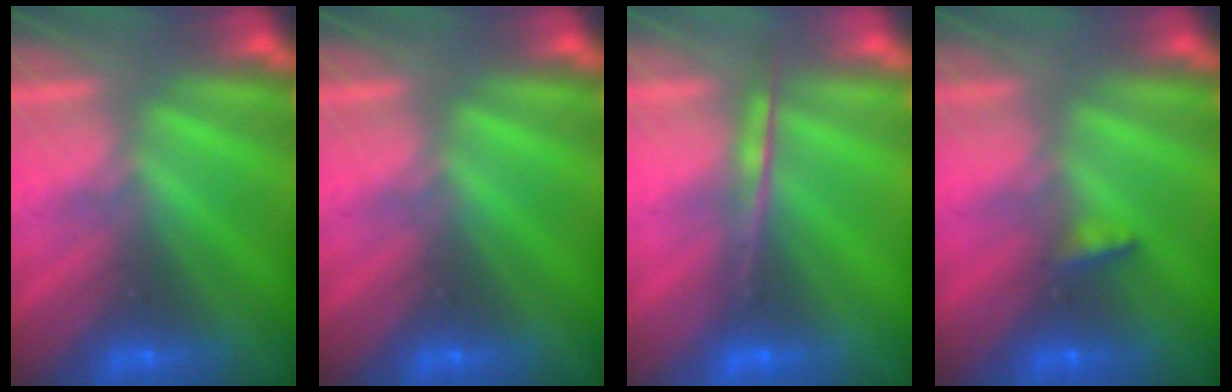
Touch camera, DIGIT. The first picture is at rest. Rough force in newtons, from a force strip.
{"total": 0.0}
{"total": 4.6}
{"total": 2.9}